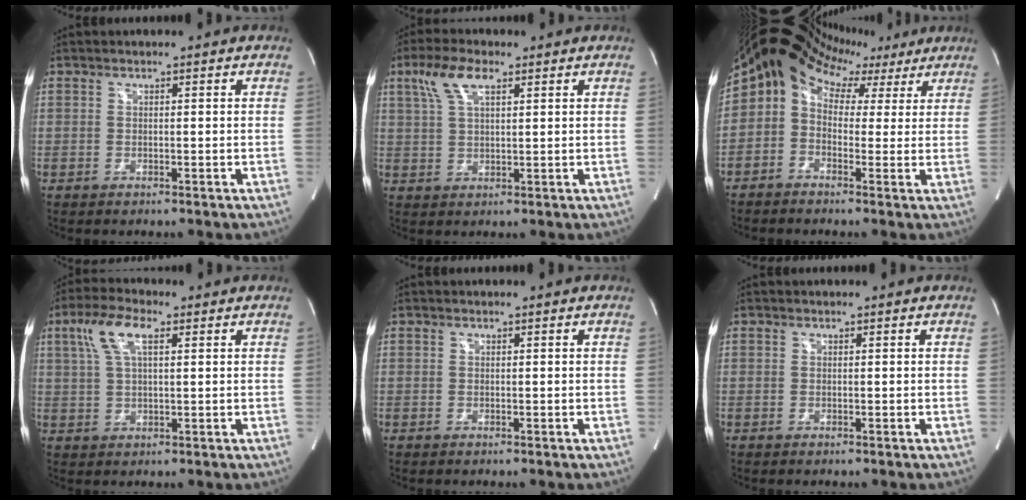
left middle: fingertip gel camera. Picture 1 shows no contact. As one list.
[{"total": 6.2, "force": [3.3, 1.9, 4.8], "torque": [-0.109, 0.019, 0.068]}, {"total": 12.2, "force": [5.6, 9.3, 5.7], "torque": [-0.106, 0.073, 0.072]}, {"total": 6.7, "force": [2.8, 2.1, 5.7], "torque": [-0.127, 0.020, 0.056]}, {"total": 0.0}, {"total": 0.5, "force": [-0.2, -0.3, -0.4], "torque": [0.008, -0.003, -0.004]}]